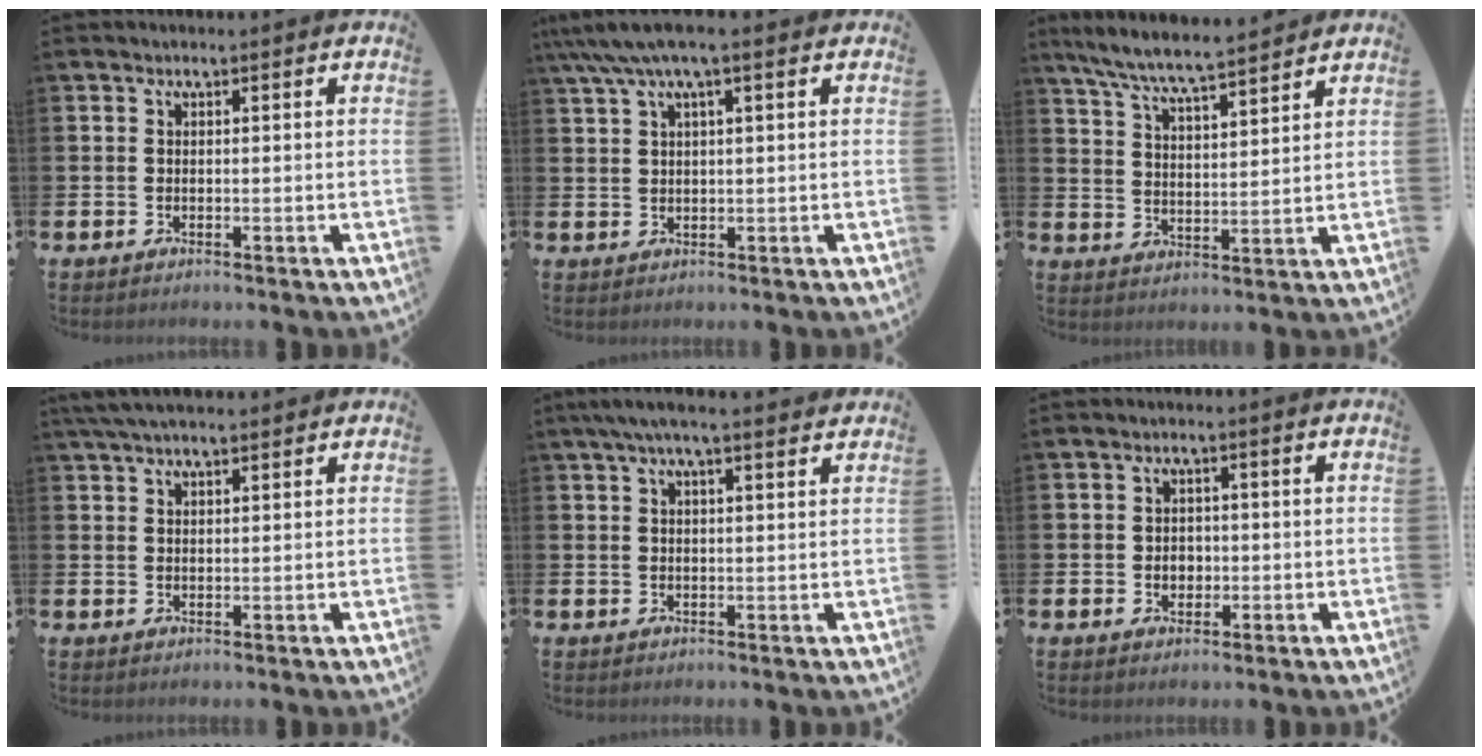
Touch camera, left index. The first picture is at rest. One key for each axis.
{"total": 4.6, "fx": 2.8, "fy": 0.9, "fz": 3.5, "tx": -0.073, "ty": -0.001, "tz": 0.050}
{"total": 7.2, "fx": 6.9, "fy": 0.0, "fz": 2.1, "tx": -0.066, "ty": -0.041, "tz": 0.122}
{"total": 3.7, "fx": 3.2, "fy": 0.9, "fz": 1.7, "tx": -0.033, "ty": -0.006, "tz": 0.059}
{"total": 4.2, "fx": 3.4, "fy": 0.5, "fz": 2.3, "tx": -0.049, "ty": -0.003, "tz": 0.061}
{"total": 2.1, "fx": -0.2, "fy": 1.8, "fz": 1.1, "tx": 0.000, "ty": -0.001, "tz": -0.012}